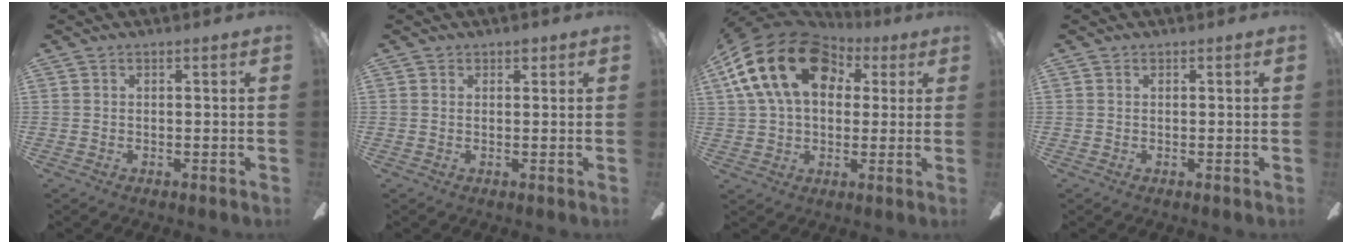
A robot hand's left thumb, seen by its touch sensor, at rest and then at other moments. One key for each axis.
{"total": 1.2, "fx": 0.9, "fy": 0.8, "fz": 0.3, "tx": 0.001, "ty": 0.001, "tz": 0.013}
{"total": 20.2, "fx": 6.6, "fy": 13.8, "fz": 13.2, "tx": -0.259, "ty": -0.010, "tz": 0.115}
{"total": 0.0}